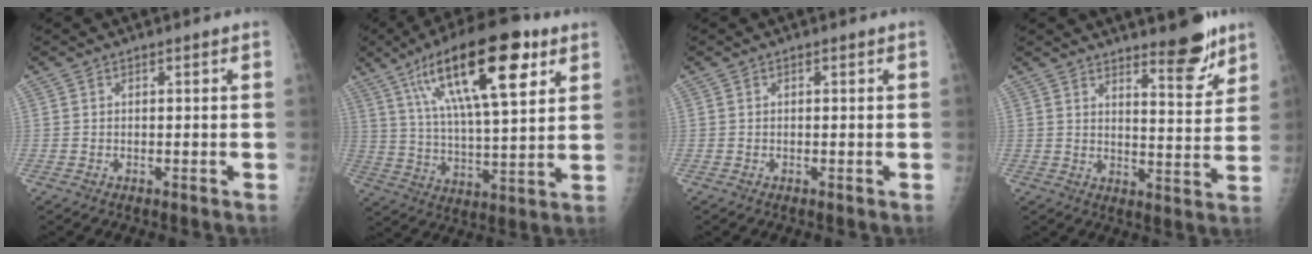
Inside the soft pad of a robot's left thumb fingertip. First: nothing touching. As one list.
[{"total": 22.2, "force": [10.7, 7.0, 18.1], "torque": [-0.288, -0.022, 0.176]}, {"total": 0.0}, {"total": 8.8, "force": [6.5, 2.2, 5.5], "torque": [-0.057, -0.054, 0.099]}]